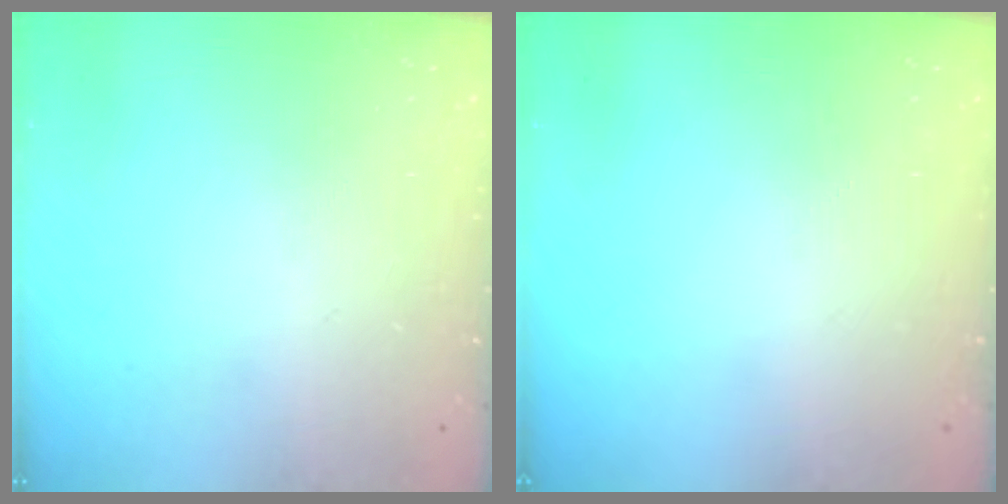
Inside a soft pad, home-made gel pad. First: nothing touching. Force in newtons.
{"total": 0.0}